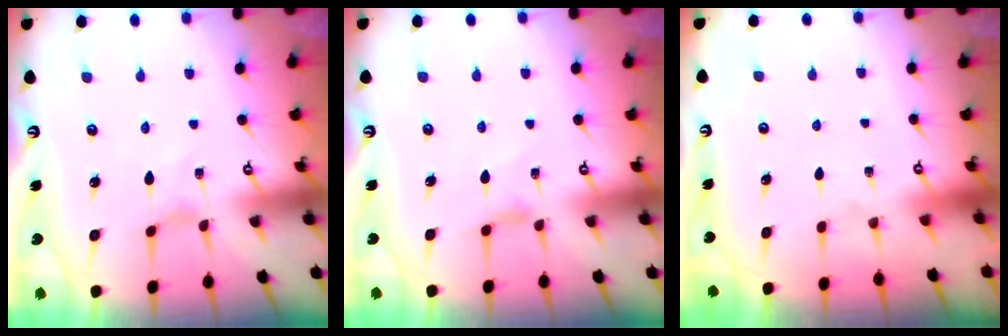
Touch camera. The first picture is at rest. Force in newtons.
{"total": 1.4, "press": 1.3, "slide": 0.4}
{"total": 0.0}